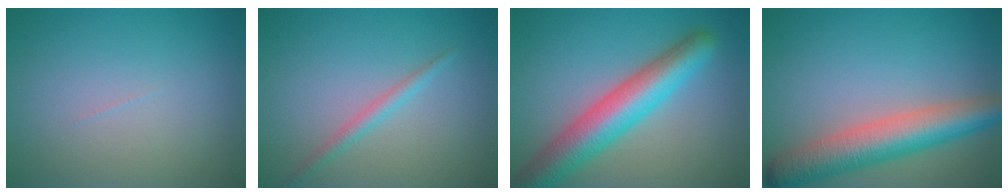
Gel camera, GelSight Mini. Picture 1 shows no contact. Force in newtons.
{"total": 1.5, "press": 1.5, "slide": 0.0}
{"total": 7.4, "press": 7.4, "slide": 0.2}
{"total": 7.0, "press": 7.0, "slide": 0.3}